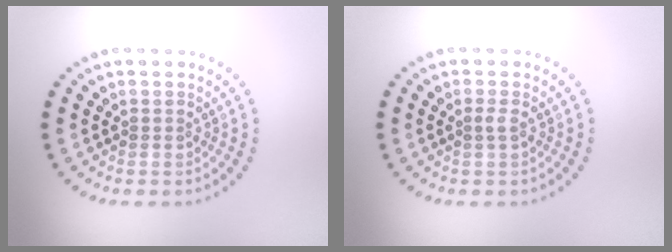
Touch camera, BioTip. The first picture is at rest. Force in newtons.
{"total": 0.6, "press": 0.5, "slide": 0.3}